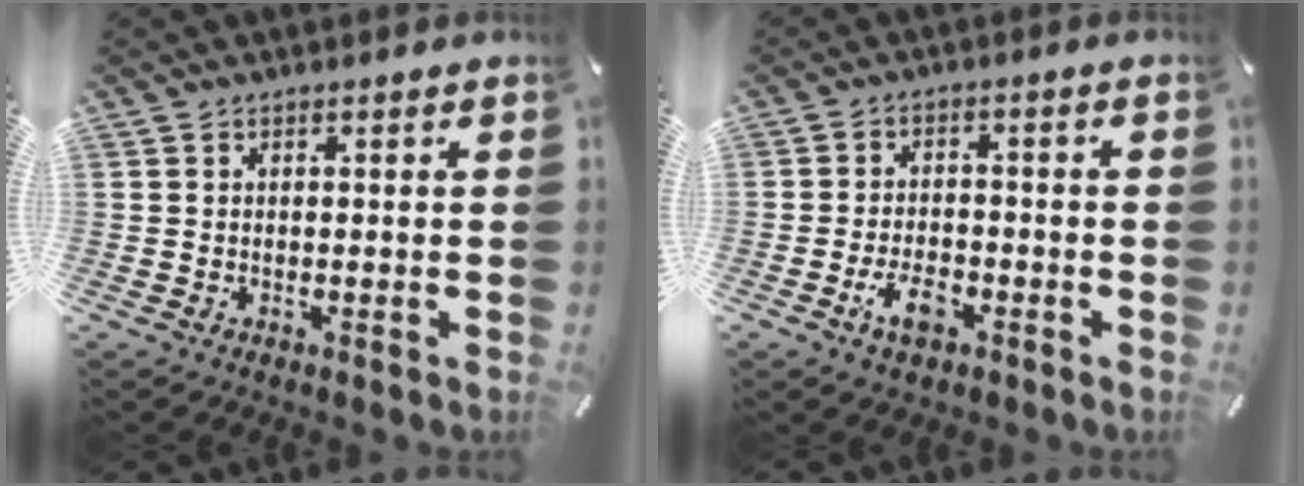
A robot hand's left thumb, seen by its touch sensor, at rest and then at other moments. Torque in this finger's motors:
{"motor_torque": [-0.10, 0.25, 0.02, 0.04, 0.03]}